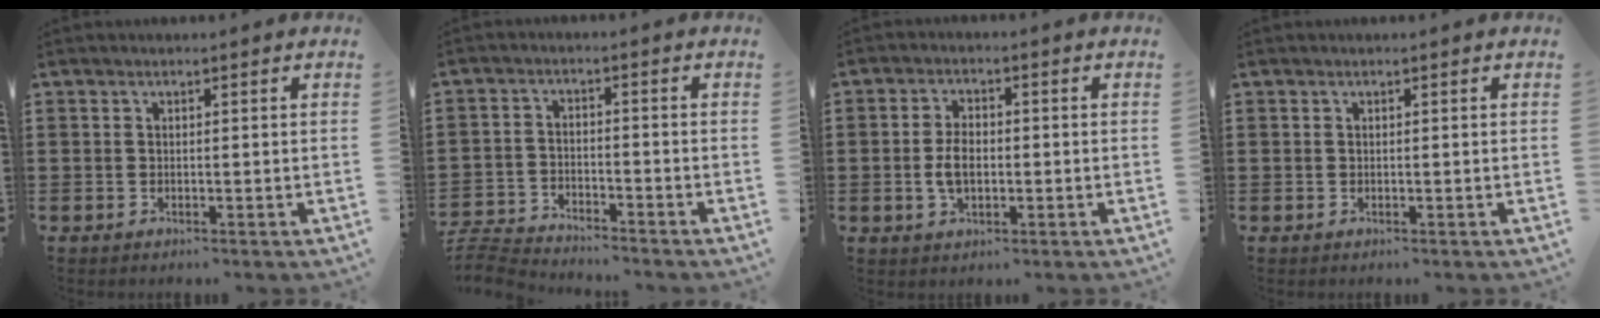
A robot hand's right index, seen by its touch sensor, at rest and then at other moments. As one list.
[{"total": 4.5, "force": [-4.4, 0.4, 0.2], "torque": [-0.021, -0.001, -0.096]}, {"total": 4.1, "force": [-0.6, 2.4, 3.3], "torque": [-0.077, 0.000, -0.014]}, {"total": 0.0}]